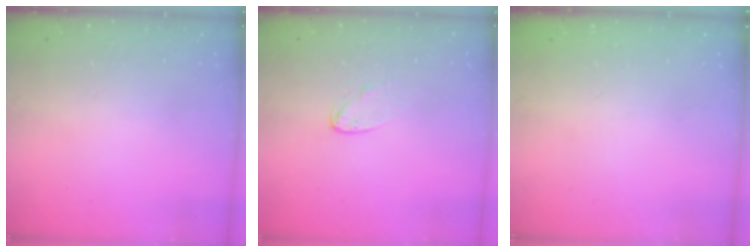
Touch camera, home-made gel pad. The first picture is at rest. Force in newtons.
{"total": 3.6, "press": 3.6, "slide": 0.2}
{"total": 0.0}